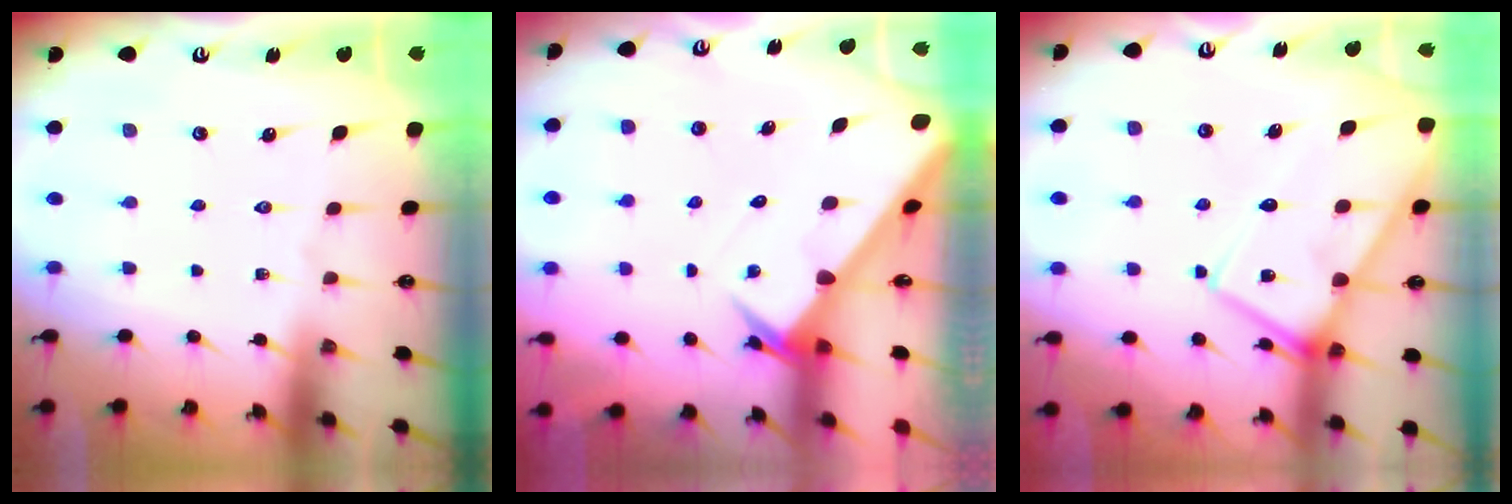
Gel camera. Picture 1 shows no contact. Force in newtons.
{"total": 2.7, "press": 2.7, "slide": 0.1}
{"total": 11.9, "press": 11.8, "slide": 1.4}